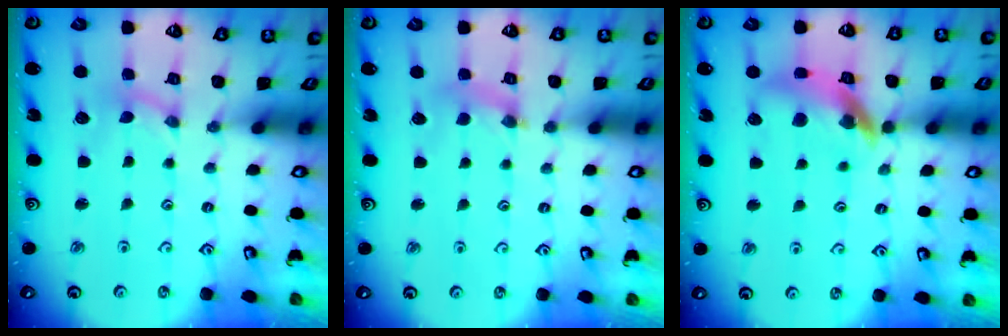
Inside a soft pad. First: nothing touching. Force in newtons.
{"total": 2.7, "press": 2.7, "slide": 0.2}
{"total": 13.8, "press": 13.7, "slide": 1.7}